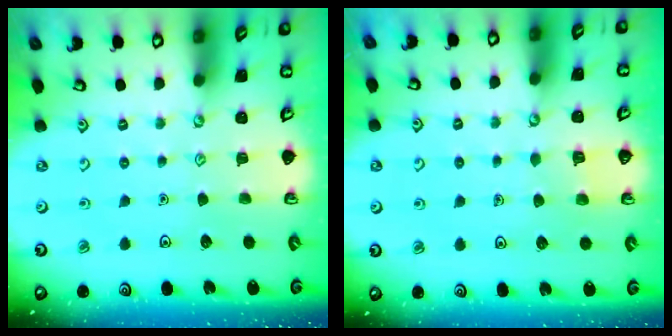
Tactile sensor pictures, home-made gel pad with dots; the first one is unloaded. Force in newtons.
{"total": 2.6, "press": 2.6, "slide": 0.2}